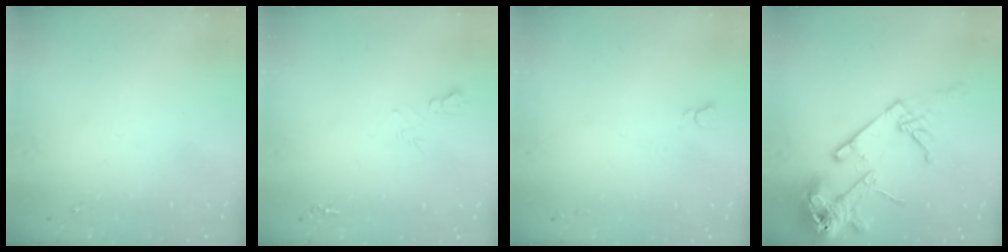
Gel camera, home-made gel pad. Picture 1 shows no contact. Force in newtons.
{"total": 5.8, "press": 5.8, "slide": 0.7}
{"total": 2.7, "press": 2.7, "slide": 0.3}
{"total": 18.6, "press": 18.4, "slide": 2.2}